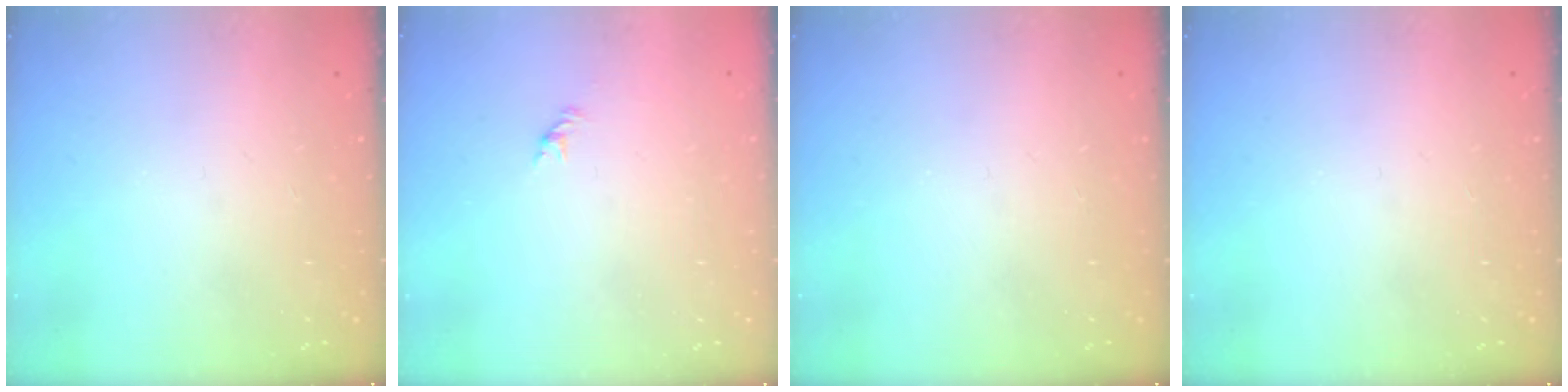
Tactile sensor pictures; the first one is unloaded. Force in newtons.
{"total": 1.0, "press": 0.9, "slide": 0.4}
{"total": 0.0}
{"total": 0.0}